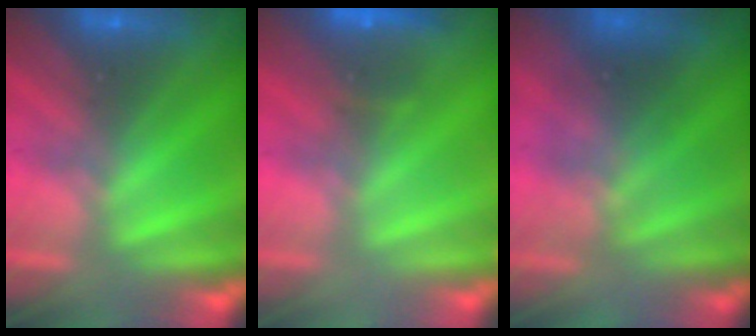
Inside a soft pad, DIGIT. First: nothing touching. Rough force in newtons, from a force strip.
{"total": 2.4}
{"total": 1.5}